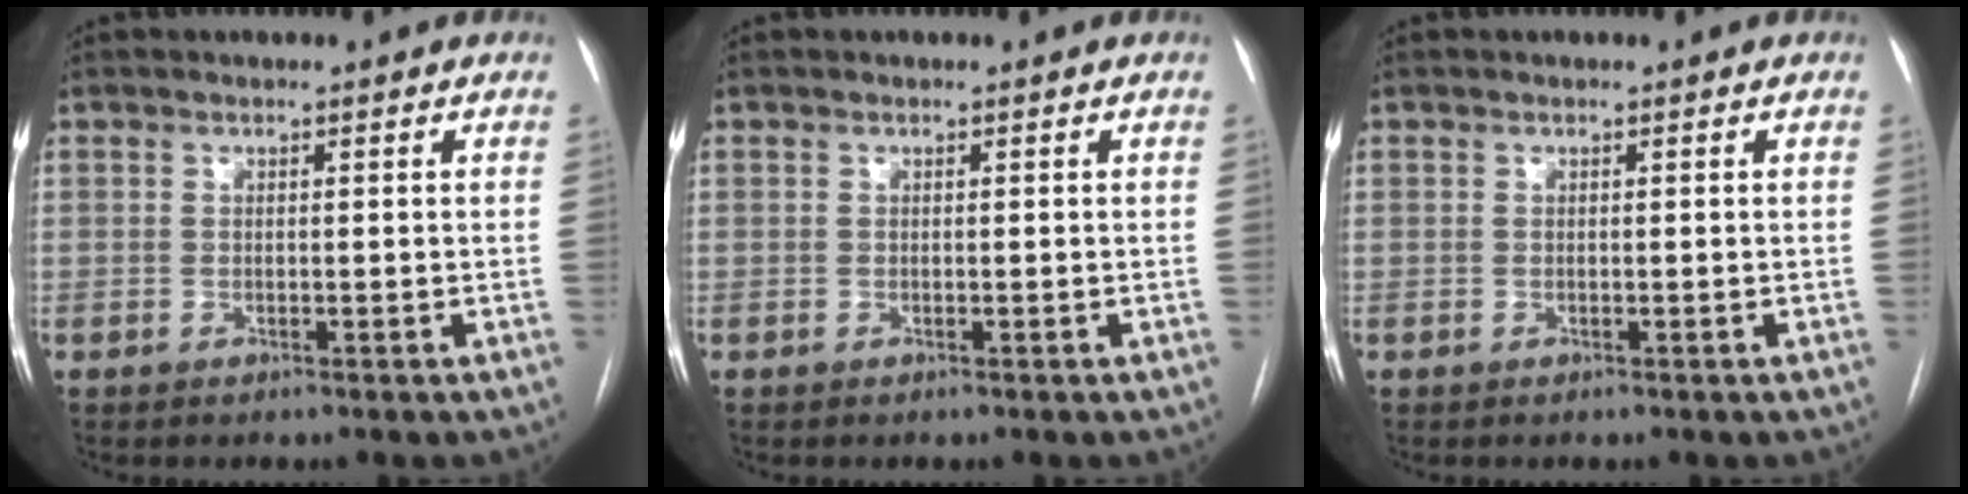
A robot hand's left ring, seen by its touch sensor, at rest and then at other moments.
{"total": 0.0}
{"total": 0.0}